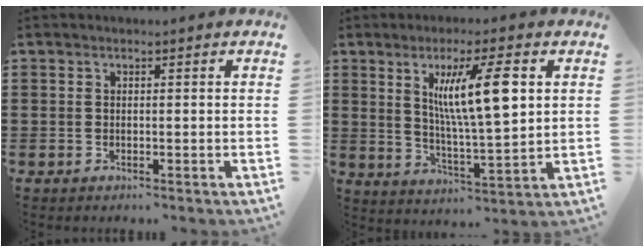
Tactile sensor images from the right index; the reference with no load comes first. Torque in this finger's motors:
{"motor_torque": [1.60, 0.53, 0.78, 0.21]}